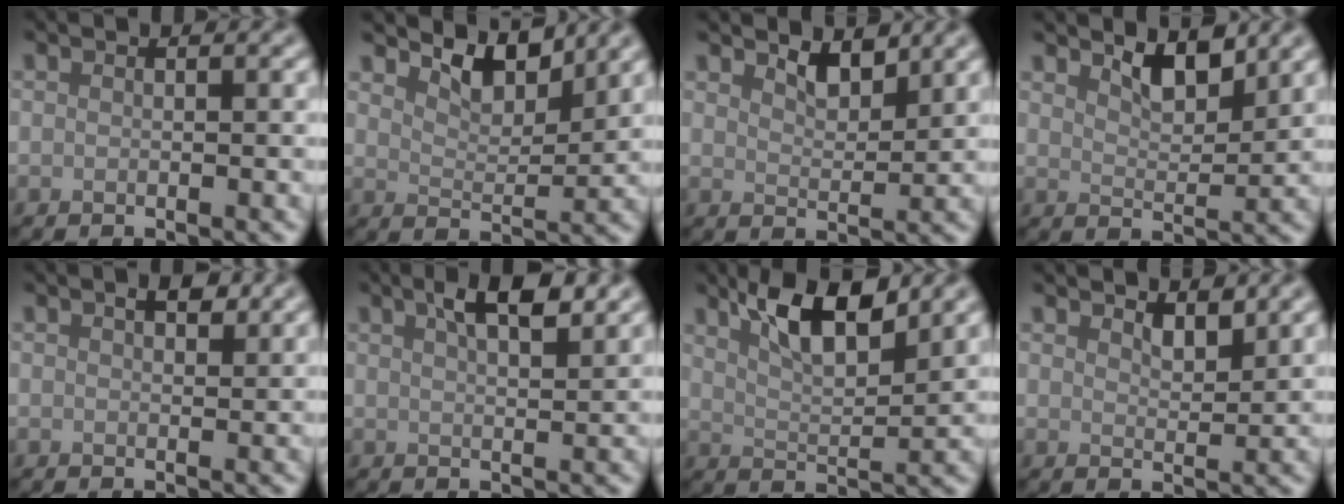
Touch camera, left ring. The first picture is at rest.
{"total": 3.9, "force": [3.5, 1.0, 1.5], "torque": [-0.036, -0.008, 0.057]}
{"total": 2.3, "force": [1.9, 0.7, 1.2], "torque": [-0.024, -0.006, 0.032]}
{"total": 3.2, "force": [2.4, 1.0, 1.8], "torque": [-0.037, -0.007, 0.040]}
{"total": 1.6, "force": [0.9, 0.8, 1.1], "torque": [-0.015, 0.003, 0.016]}
{"total": 4.3, "force": [2.6, 1.2, 3.2], "torque": [-0.044, 0.011, 0.037]}
{"total": 6.1, "force": [3.6, 2.0, 4.5], "torque": [-0.079, 0.002, 0.060]}
{"total": 1.9, "force": [1.6, 0.5, 0.9], "torque": [-0.016, -0.003, 0.026]}